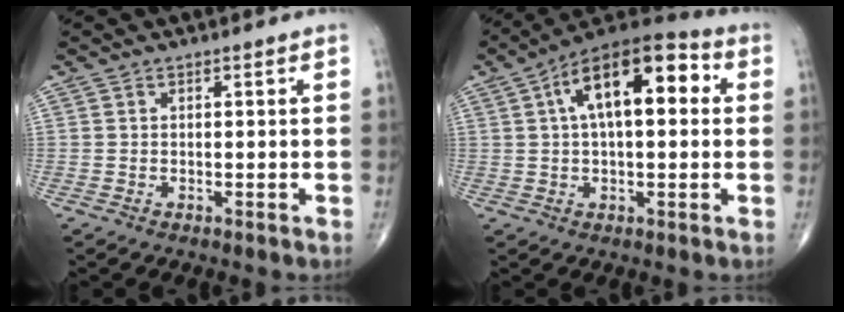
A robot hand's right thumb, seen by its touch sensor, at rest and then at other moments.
{"total": 13.6, "force": [3.2, 6.6, 11.5], "torque": [-0.165, 0.035, 0.040]}